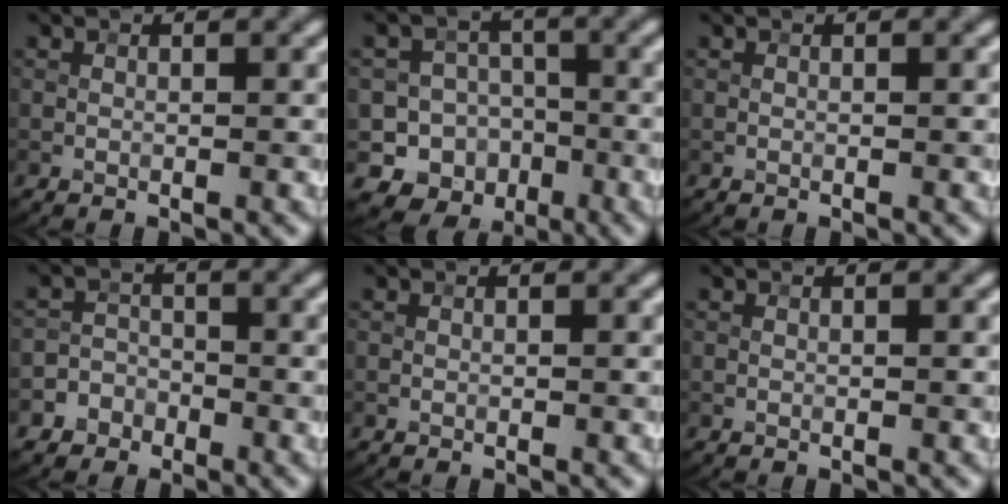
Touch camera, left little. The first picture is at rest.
{"total": 11.5, "force": [-4.8, 10.3, 1.7], "torque": [-0.015, -0.013, -0.090]}
{"total": 0.0}
{"total": 3.0, "force": [-1.9, 2.3, -0.2], "torque": [0.037, 0.004, -0.042]}
{"total": 0.0}
{"total": 0.0}